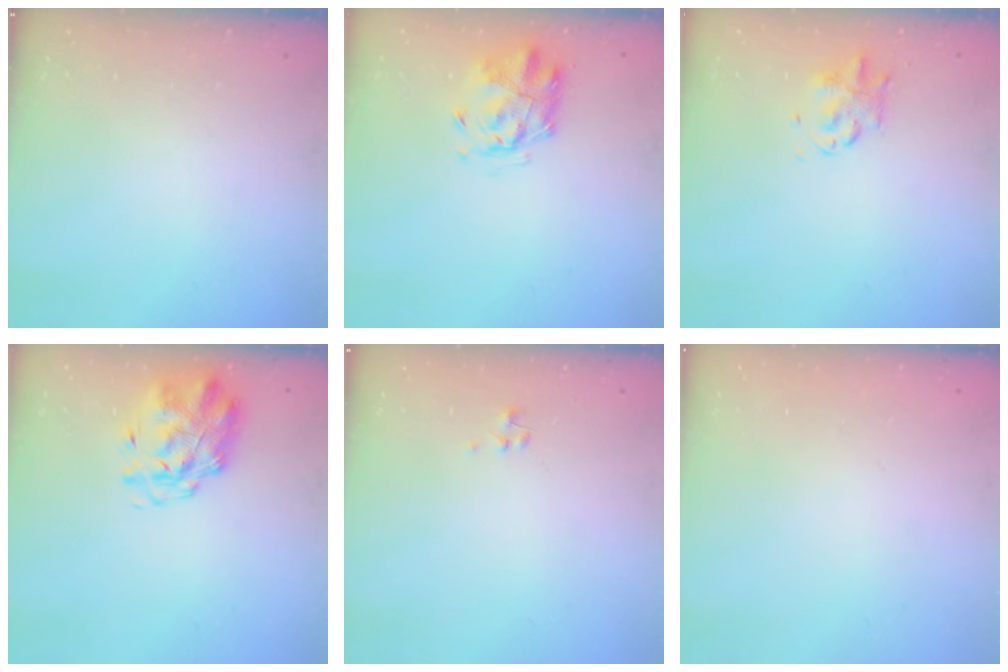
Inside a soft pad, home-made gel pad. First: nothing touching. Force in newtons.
{"total": 2.6, "press": 2.4, "slide": 0.8}
{"total": 2.8, "press": 2.8, "slide": 0.6}
{"total": 3.0, "press": 2.9, "slide": 1.0}
{"total": 0.9, "press": 0.8, "slide": 0.4}
{"total": 1.8, "press": 1.8, "slide": 0.2}